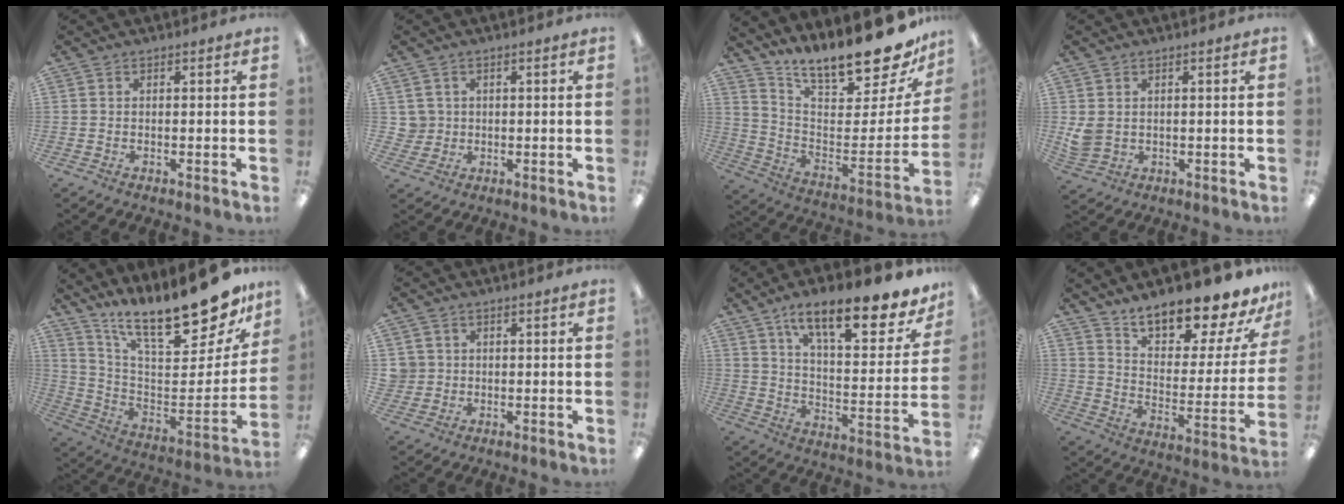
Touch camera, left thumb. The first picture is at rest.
{"total": 3.5, "force": [1.1, 3.3, 0.0], "torque": [-0.012, 0.007, 0.021]}
{"total": 17.5, "force": [15.3, 3.7, 7.6], "torque": [-0.093, -0.135, 0.251]}
{"total": 3.6, "force": [1.3, 2.8, 1.8], "torque": [-0.028, -0.001, 0.026]}
{"total": 22.0, "force": [17.1, 6.0, 12.5], "torque": [-0.170, -0.131, 0.281]}
{"total": 3.1, "force": [0.7, 3.0, -0.1], "torque": [-0.008, 0.005, 0.013]}
{"total": 18.7, "force": [13.3, 5.8, 11.8], "torque": [-0.177, -0.088, 0.218]}
{"total": 16.7, "force": [14.9, 4.1, 6.3], "torque": [-0.100, -0.115, 0.253]}